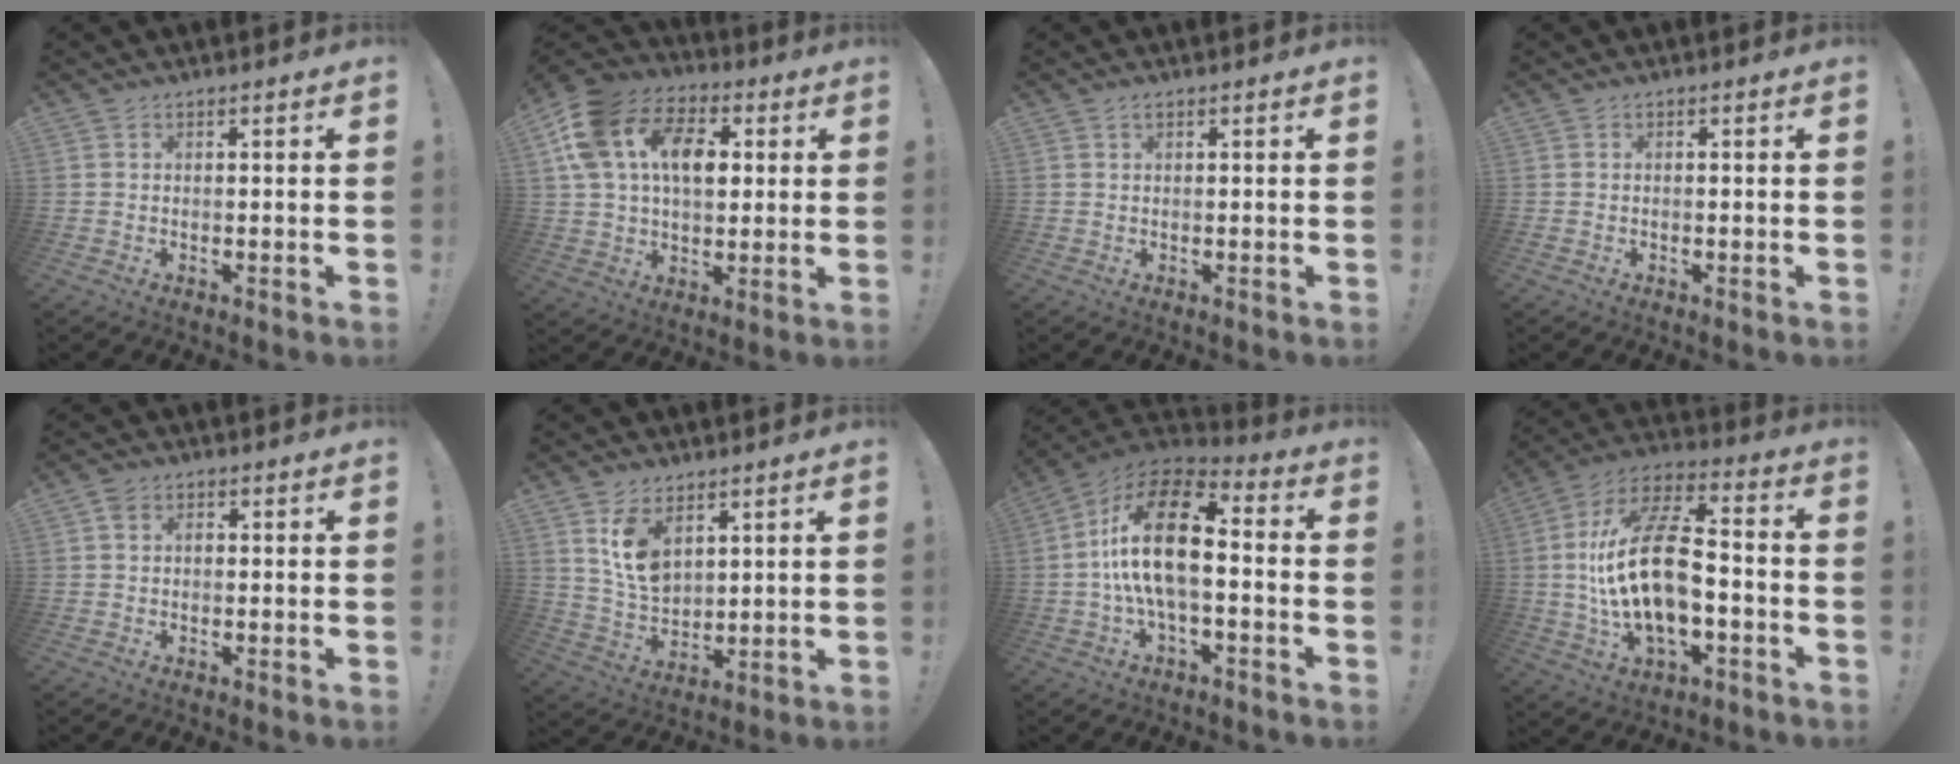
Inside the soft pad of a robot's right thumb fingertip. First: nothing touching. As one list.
[{"total": 18.9, "force": [5.0, 12.7, 13.1], "torque": [-0.223, -0.002, 0.093]}, {"total": 0.7, "force": [0.4, 0.3, 0.5], "torque": [-0.003, -0.002, 0.007]}, {"total": 0.0}, {"total": 2.1, "force": [0.1, 1.7, 1.2], "torque": [-0.030, 0.009, 0.003]}, {"total": 10.4, "force": [5.6, 6.7, 5.8], "torque": [-0.092, -0.026, 0.110]}, {"total": 19.9, "force": [0.6, 9.2, 17.6], "torque": [-0.330, 0.009, 0.010]}, {"total": 22.5, "force": [-1.4, 11.0, 19.5], "torque": [-0.374, 0.011, -0.025]}]